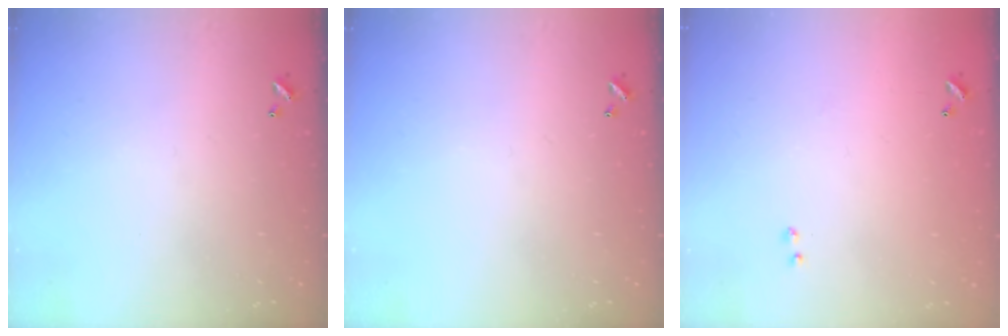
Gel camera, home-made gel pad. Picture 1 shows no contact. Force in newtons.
{"total": 0.0}
{"total": 8.2, "press": 8.2, "slide": 0.5}